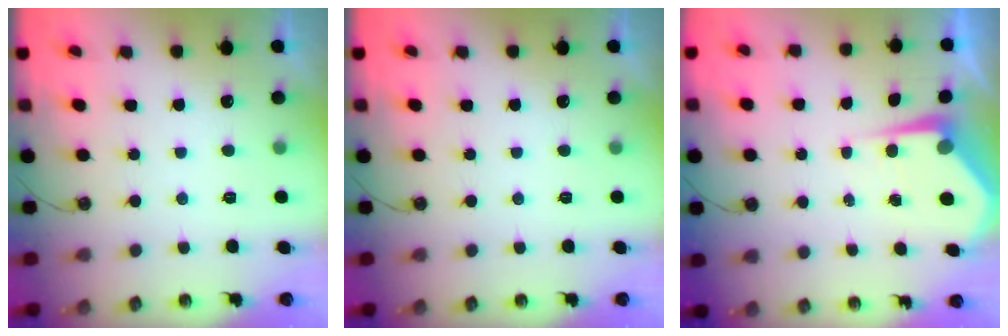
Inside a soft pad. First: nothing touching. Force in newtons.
{"total": 0.0}
{"total": 5.2, "press": 5.2, "slide": 0.6}